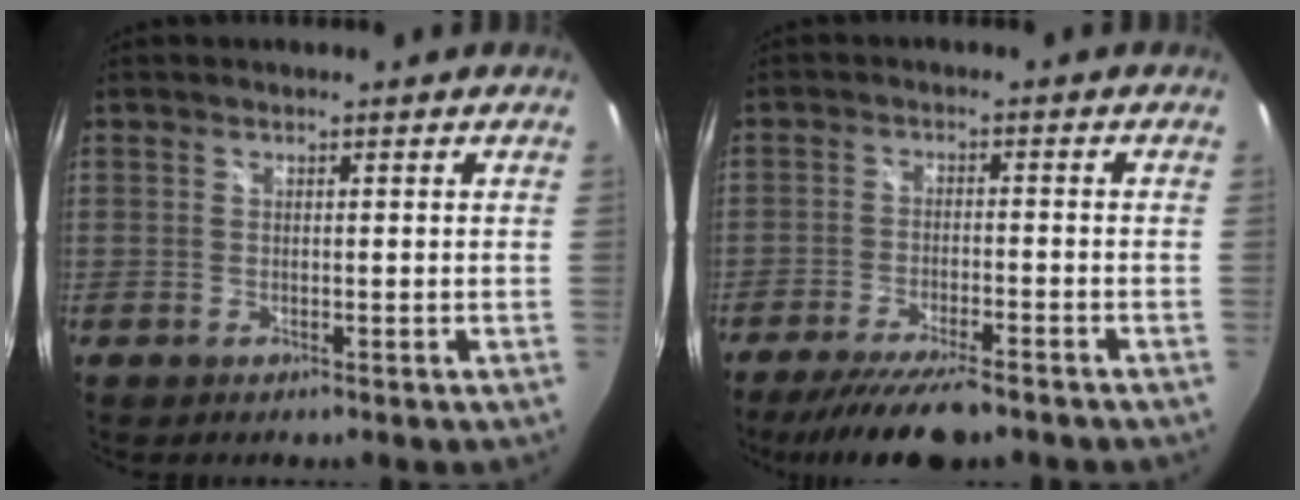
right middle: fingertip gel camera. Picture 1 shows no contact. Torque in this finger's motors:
{"motor_torque": [0.41, -0.40, 0.16, 0.08]}